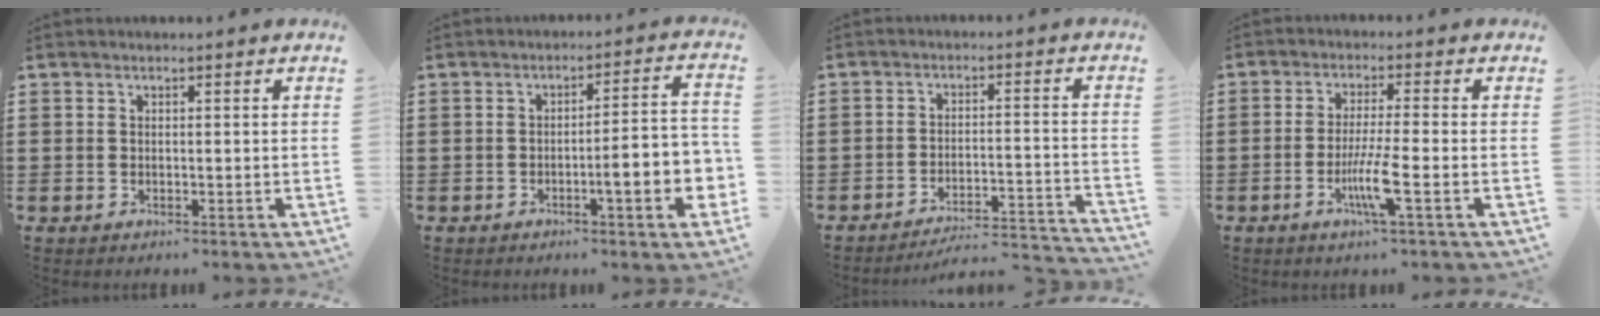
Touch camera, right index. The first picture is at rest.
{"total": 6.9, "force": [-2.4, 0.8, 6.4], "torque": [-0.097, -0.012, -0.043]}
{"total": 3.8, "force": [-3.6, 0.2, 1.2], "torque": [-0.028, -0.007, -0.077]}
{"total": 6.4, "force": [-2.4, 0.0, 5.9], "torque": [-0.118, -0.020, -0.046]}